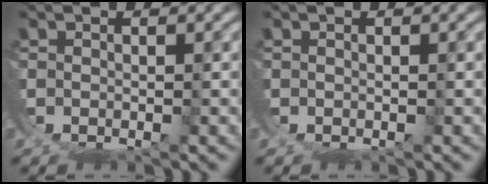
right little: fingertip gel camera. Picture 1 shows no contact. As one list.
[{"total": 0.0}]